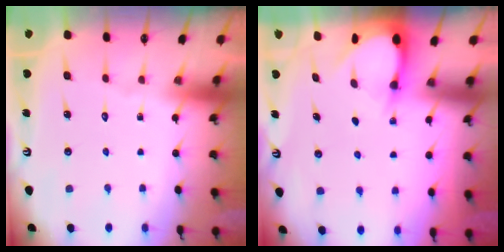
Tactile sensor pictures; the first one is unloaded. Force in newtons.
{"total": 2.9, "press": 2.9, "slide": 0.3}